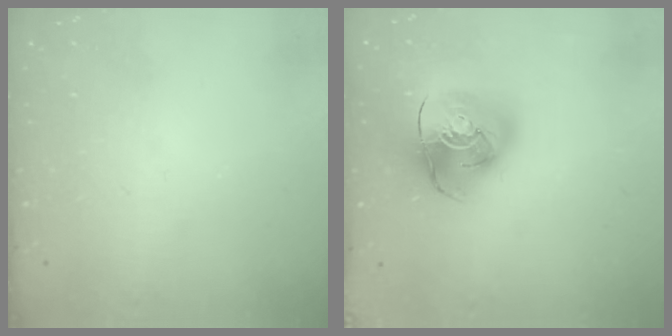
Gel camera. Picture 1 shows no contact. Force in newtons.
{"total": 14.6, "press": 14.4, "slide": 2.1}